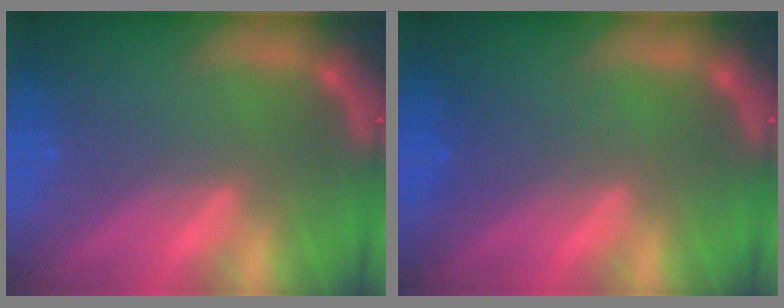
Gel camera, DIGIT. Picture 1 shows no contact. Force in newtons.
{"total": 1.5}